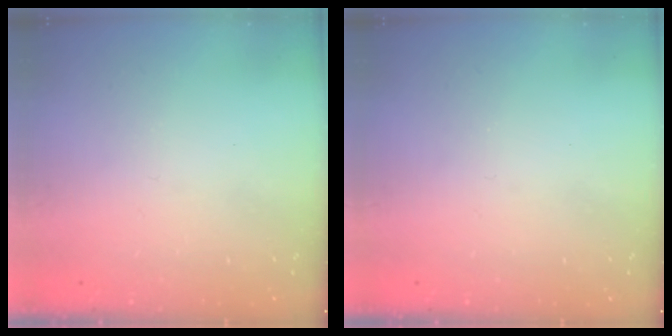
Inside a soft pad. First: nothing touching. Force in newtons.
{"total": 0.0}